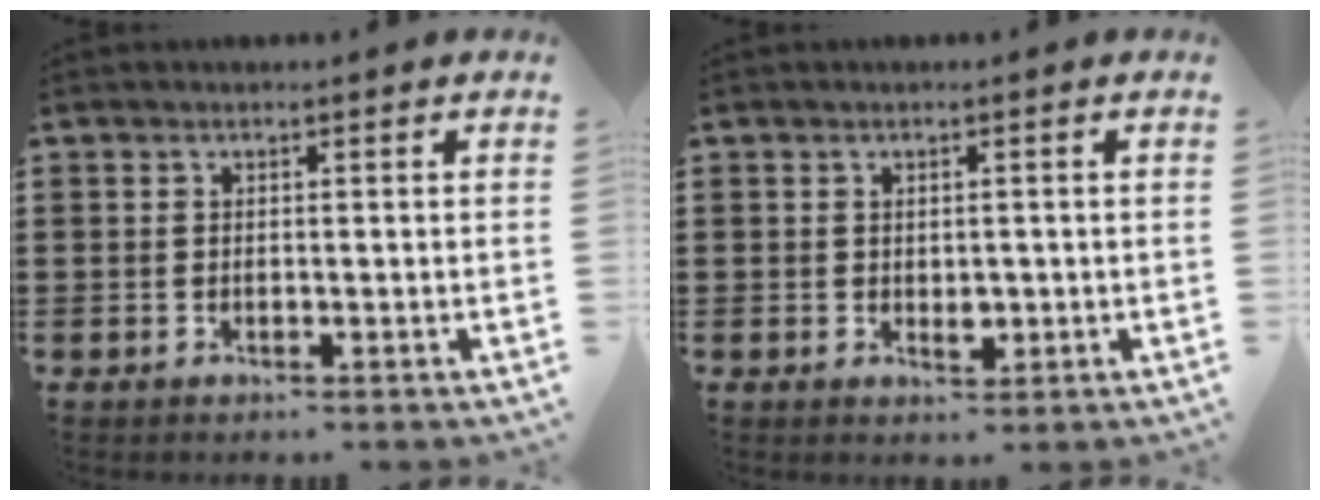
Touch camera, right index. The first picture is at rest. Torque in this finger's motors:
{"motor_torque": [0.36, 0.36, 0.00, 0.00]}